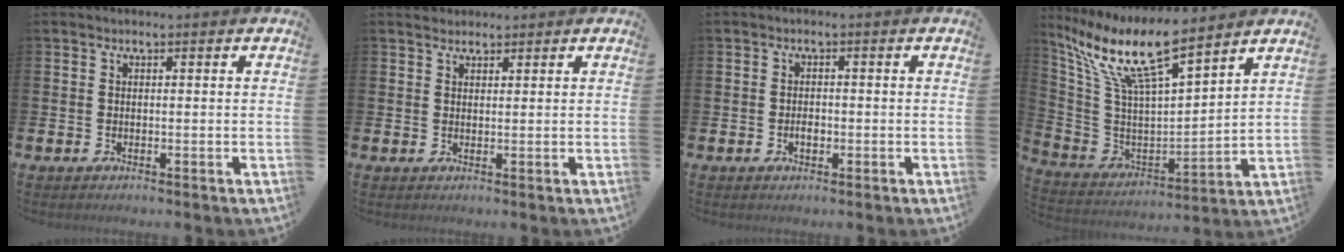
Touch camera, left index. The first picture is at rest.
{"total": 1.9, "force": [1.8, 0.6, -0.1], "torque": [0.009, -0.003, 0.032]}
{"total": 1.6, "force": [-0.4, 1.0, 1.3], "torque": [-0.012, -0.001, -0.011]}
{"total": 11.9, "force": [9.2, 2.1, 7.2], "torque": [-0.175, -0.056, 0.157]}